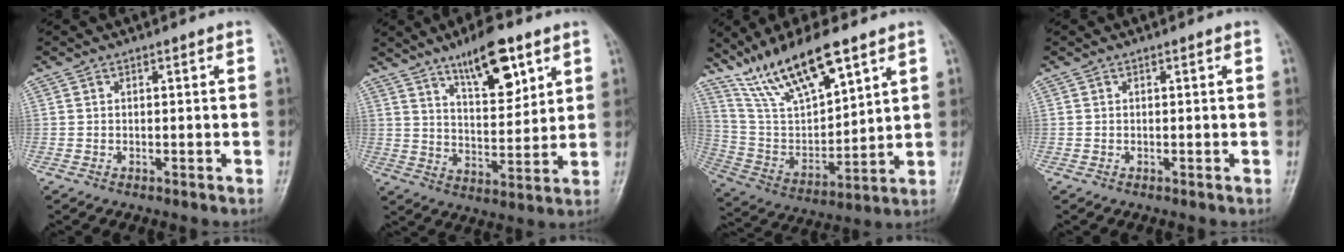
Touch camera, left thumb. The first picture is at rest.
{"total": 12.4, "force": [7.5, 4.5, 8.8], "torque": [-0.118, -0.044, 0.127]}
{"total": 17.3, "force": [11.9, 5.3, 11.3], "torque": [-0.186, -0.047, 0.237]}
{"total": 0.0}